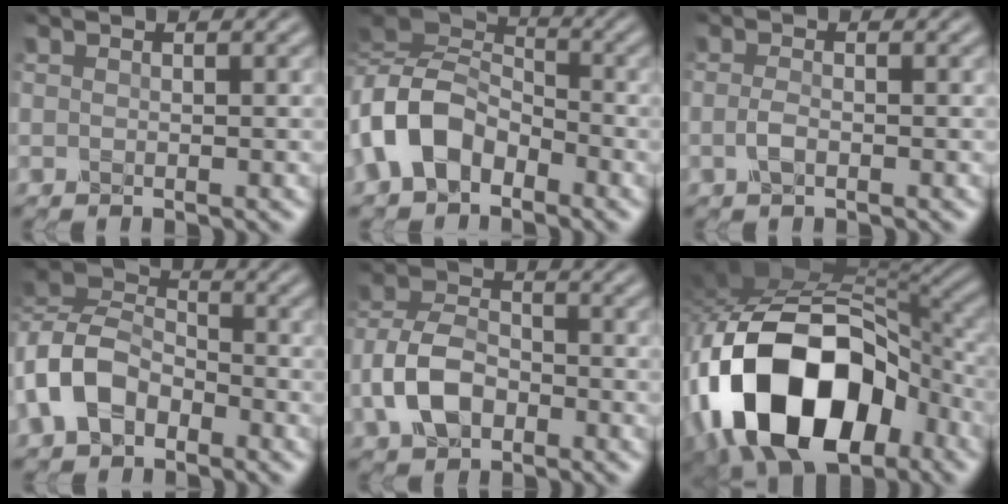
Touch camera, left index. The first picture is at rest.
{"total": 7.5, "force": [-2.7, 5.0, 5.0], "torque": [-0.108, 0.010, -0.068]}
{"total": 1.2, "force": [-0.5, 0.2, 1.0], "torque": [-0.030, 0.004, -0.010]}
{"total": 6.6, "force": [-2.9, 4.4, 4.0], "torque": [-0.093, 0.011, -0.077]}
{"total": 5.4, "force": [-2.2, 3.4, 3.6], "torque": [-0.085, 0.008, -0.047]}
{"total": 17.1, "force": [-6.1, 10.1, 12.3], "torque": [-0.238, -0.011, -0.106]}